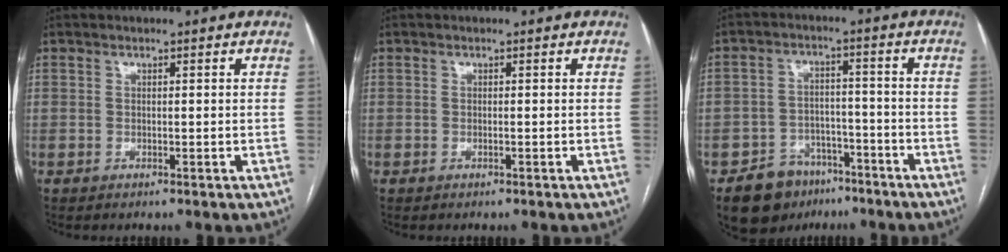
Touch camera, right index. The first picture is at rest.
{"total": 0.0}
{"total": 9.0, "force": [-6.2, 5.9, 2.7], "torque": [-0.042, 0.014, -0.093]}